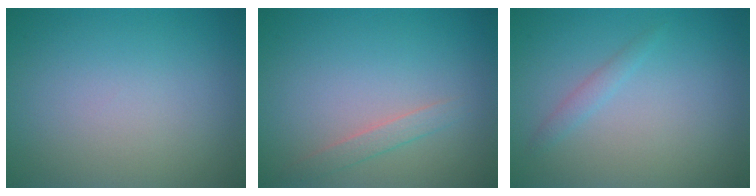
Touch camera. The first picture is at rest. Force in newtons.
{"total": 1.3, "press": 1.3, "slide": 0.1}
{"total": 1.0, "press": 1.0, "slide": 0.0}